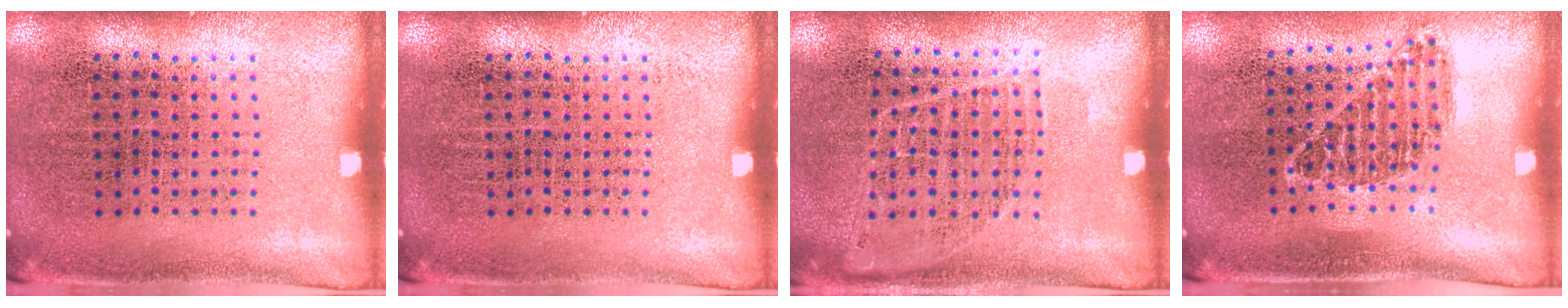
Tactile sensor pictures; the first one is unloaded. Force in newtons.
{"total": 0.0}
{"total": 0.9, "press": 0.9, "slide": 0.3}
{"total": 1.0, "press": 0.8, "slide": 0.5}